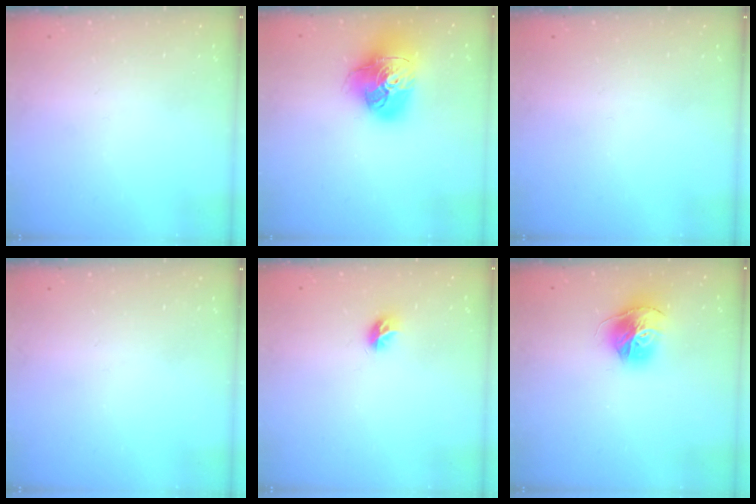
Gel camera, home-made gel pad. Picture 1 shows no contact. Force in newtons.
{"total": 20.5, "press": 20.4, "slide": 2.4}
{"total": 0.0}
{"total": 0.0}
{"total": 5.8, "press": 5.8, "slide": 0.5}
{"total": 14.8, "press": 14.7, "slide": 1.6}